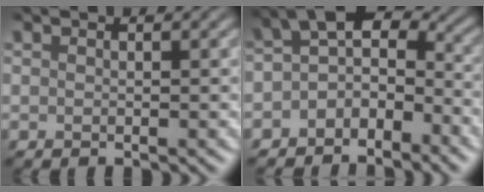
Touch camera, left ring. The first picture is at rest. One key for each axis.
{"total": 4.1, "fx": -1.9, "fy": 2.3, "fz": 2.8, "tx": -0.032, "ty": 0.008, "tz": -0.048}